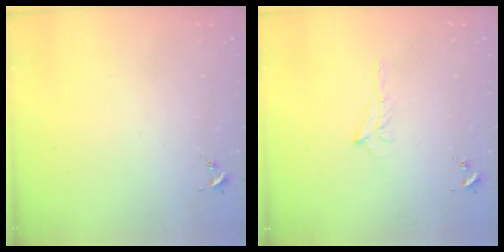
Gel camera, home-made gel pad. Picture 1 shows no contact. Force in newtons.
{"total": 4.9, "press": 4.9, "slide": 0.6}